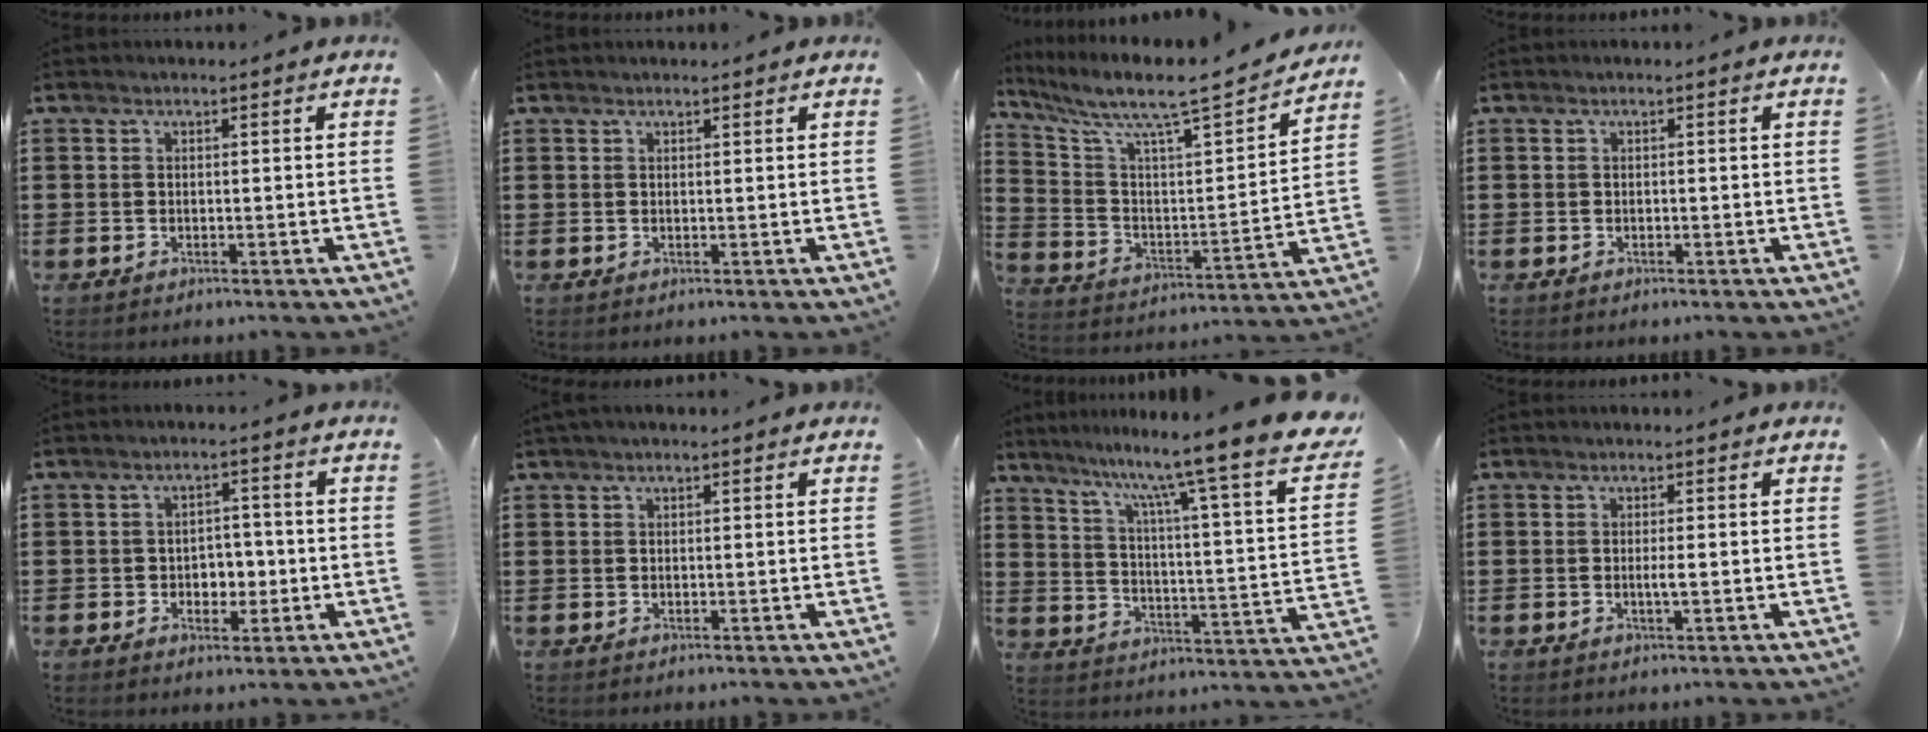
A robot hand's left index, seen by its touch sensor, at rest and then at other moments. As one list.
[{"total": 0.5, "force": [0.5, 0.1, 0.2], "torque": [-0.005, -0.001, 0.010]}, {"total": 7.6, "force": [6.4, 0.7, 4.0], "torque": [-0.110, -0.057, 0.099]}, {"total": 0.0}, {"total": 3.5, "force": [-0.8, 2.8, 2.0], "torque": [-0.039, 0.003, -0.022]}, {"total": 0.7, "force": [0.4, 0.1, 0.6], "torque": [-0.010, 0.002, 0.006]}, {"total": 10.3, "force": [8.5, -1.6, 5.6], "torque": [-0.124, -0.079, 0.125]}, {"total": 1.5, "force": [-0.2, 0.1, 1.5], "torque": [-0.028, -0.004, -0.003]}]